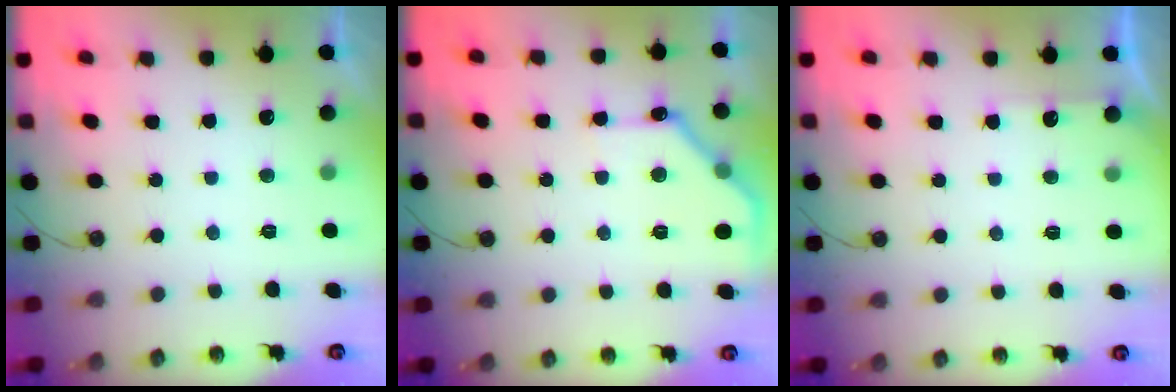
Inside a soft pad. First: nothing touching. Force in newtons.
{"total": 11.9, "press": 11.9, "slide": 0.6}
{"total": 2.5, "press": 2.5, "slide": 0.4}